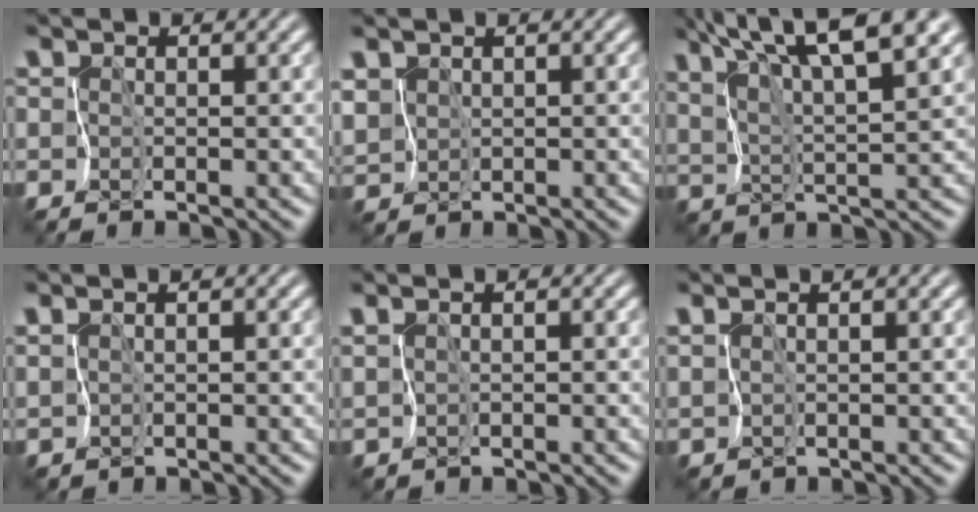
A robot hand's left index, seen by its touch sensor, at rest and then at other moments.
{"total": 1.3, "force": [0.8, 1.0, -0.3], "torque": [-0.003, -0.001, 0.019]}
{"total": 9.7, "force": [6.9, 2.1, 6.6], "torque": [-0.110, 0.029, 0.094]}
{"total": 1.1, "force": [1.0, -0.3, 0.3], "torque": [-0.007, 0.006, 0.024]}
{"total": 0.7, "force": [0.6, -0.2, -0.1], "torque": [-0.002, 0.003, 0.015]}
{"total": 1.8, "force": [1.6, -0.1, 0.8], "torque": [-0.012, 0.008, 0.028]}